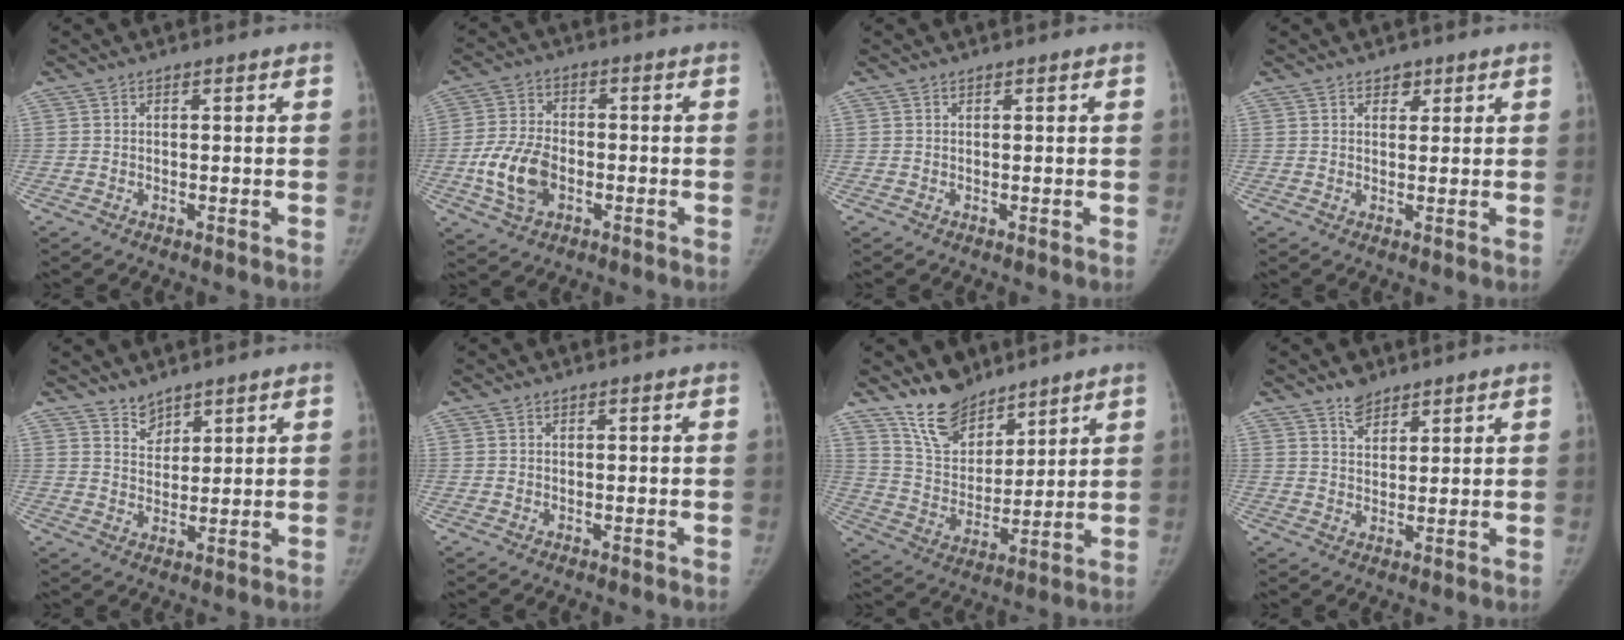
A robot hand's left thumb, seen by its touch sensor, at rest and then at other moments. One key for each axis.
{"total": 9.8, "fx": -2.9, "fy": 6.2, "fz": 7.0, "tx": -0.136, "ty": 0.011, "tz": -0.053}
{"total": 0.0}
{"total": 2.1, "fx": 1.4, "fy": 1.5, "fz": 0.7, "tx": 0.006, "ty": -0.007, "tz": 0.017}
{"total": 3.5, "fx": 3.1, "fy": 1.7, "fz": 0.4, "tx": 0.014, "ty": -0.027, "tz": 0.056}
{"total": 0.0}
{"total": 11.2, "fx": 9.2, "fy": 5.5, "fz": 3.5, "tx": -0.032, "ty": -0.065, "tz": 0.183}
{"total": 3.8, "fx": 3.0, "fy": 2.1, "fz": 1.1, "tx": 0.001, "ty": -0.022, "tz": 0.055}